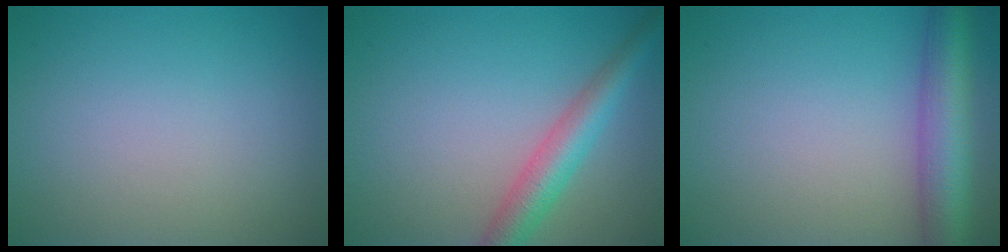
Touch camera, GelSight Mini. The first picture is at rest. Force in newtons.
{"total": 4.0, "press": 4.0, "slide": 0.0}
{"total": 6.6, "press": 6.6, "slide": 0.3}